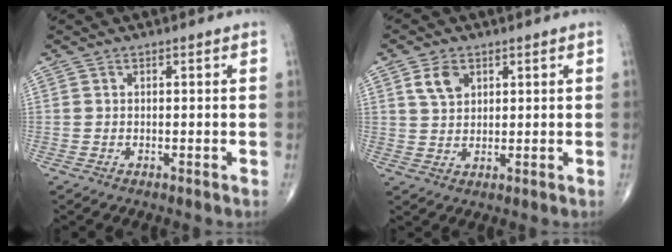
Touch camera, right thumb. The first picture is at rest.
{"total": 4.7, "force": [2.1, 3.1, 2.7], "torque": [-0.038, -0.008, 0.043]}